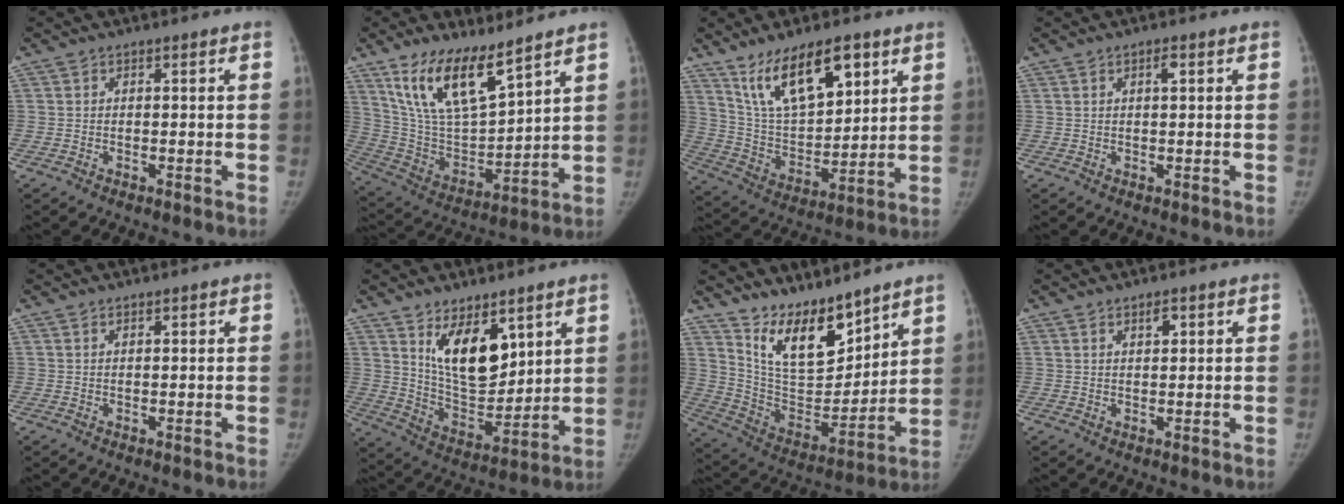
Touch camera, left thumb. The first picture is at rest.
{"total": 16.6, "force": [11.3, 5.6, 10.9], "torque": [-0.173, -0.058, 0.229]}
{"total": 17.0, "force": [9.9, 7.4, 11.6], "torque": [-0.164, -0.044, 0.192]}
{"total": 1.5, "force": [0.6, 0.5, 1.3], "torque": [-0.019, 0.001, 0.008]}
{"total": 0.7, "force": [0.5, 0.2, 0.4], "torque": [-0.004, -0.001, 0.008]}
{"total": 13.7, "force": [6.9, 6.9, 9.5], "torque": [-0.120, -0.057, 0.139]}
{"total": 16.0, "force": [12.2, 6.5, 8.1], "torque": [-0.093, -0.084, 0.236]}
{"total": 2.1, "force": [1.2, 0.9, 1.4], "torque": [-0.018, -0.006, 0.021]}